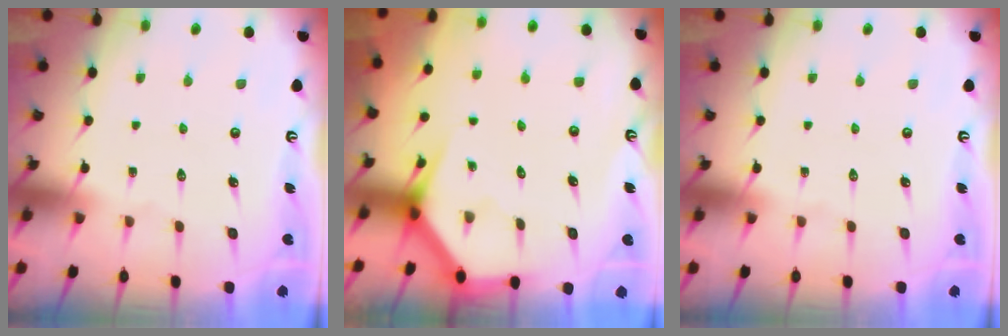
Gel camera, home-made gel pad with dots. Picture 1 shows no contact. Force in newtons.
{"total": 3.6, "press": 3.5, "slide": 0.2}
{"total": 0.0}